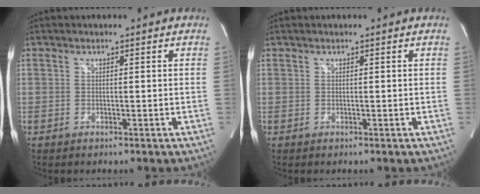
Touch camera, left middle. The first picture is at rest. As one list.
[{"total": 0.0}]